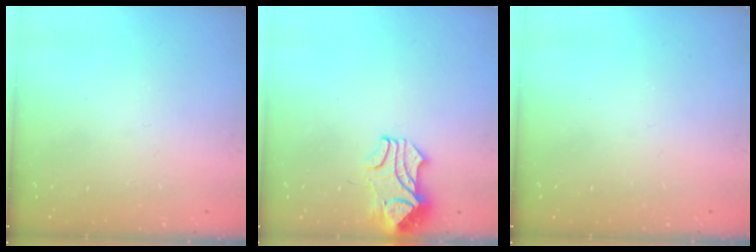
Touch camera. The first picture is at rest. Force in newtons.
{"total": 2.4, "press": 2.3, "slide": 0.9}
{"total": 0.0}